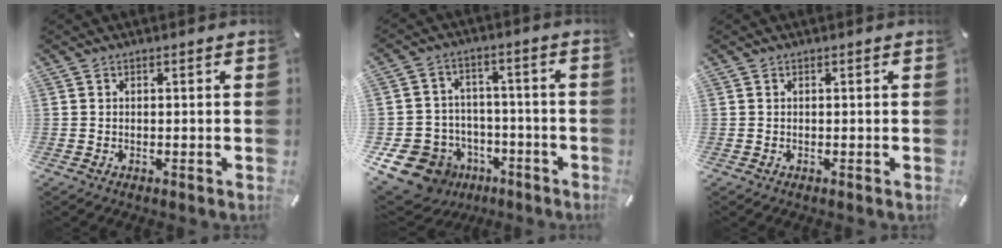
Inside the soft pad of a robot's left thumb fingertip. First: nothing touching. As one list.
[{"total": 13.8, "force": [-6.7, 10.9, 5.0], "torque": [-0.112, 0.046, -0.112]}, {"total": 0.0}]